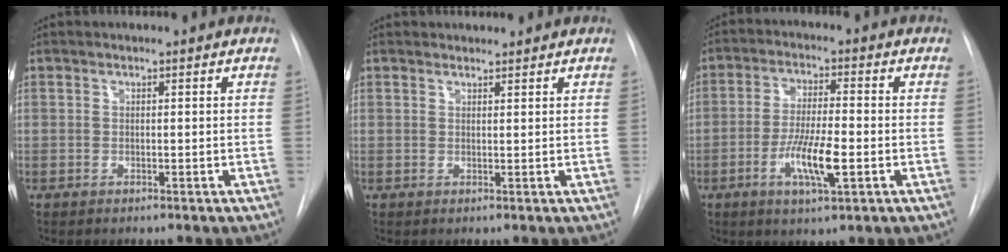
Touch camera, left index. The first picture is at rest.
{"total": 1.1, "force": [1.0, 0.2, -0.1], "torque": [-0.004, 0.002, 0.016]}
{"total": 8.1, "force": [-3.1, 1.3, 7.4], "torque": [-0.142, -0.013, -0.056]}